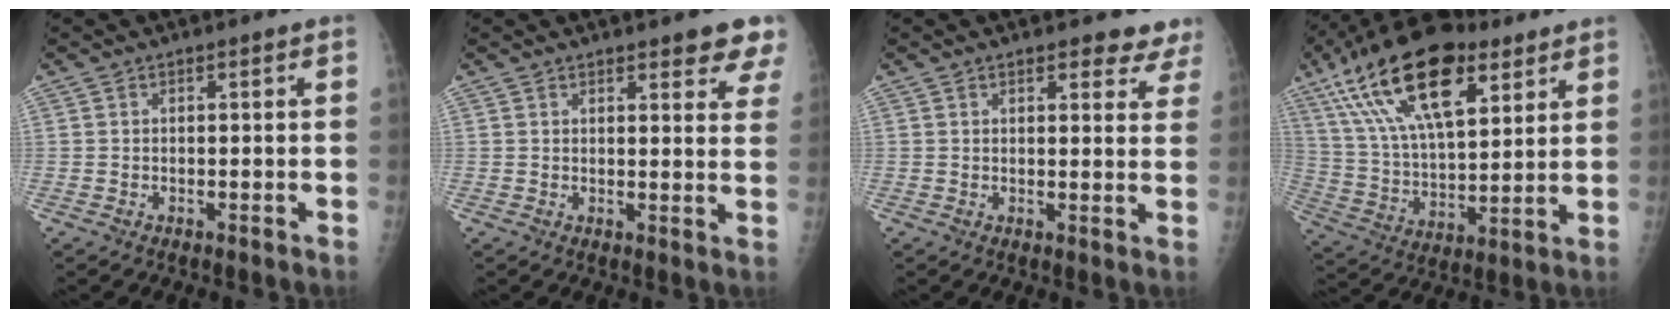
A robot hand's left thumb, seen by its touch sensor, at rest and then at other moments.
{"total": 7.8, "force": [6.2, 2.2, 4.3], "torque": [-0.018, -0.027, 0.061]}
{"total": 6.4, "force": [5.5, 2.5, 1.9], "torque": [0.019, -0.025, 0.049]}
{"total": 24.2, "force": [12.5, 10.9, 17.7], "torque": [-0.304, -0.023, 0.224]}